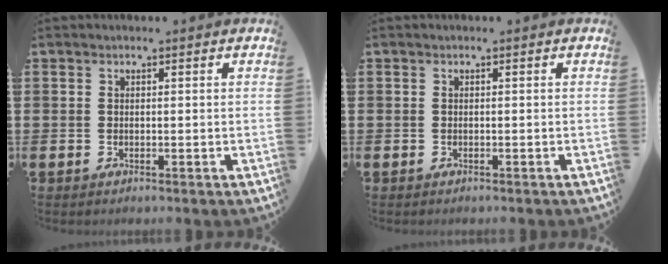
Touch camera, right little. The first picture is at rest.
{"total": 0.0}